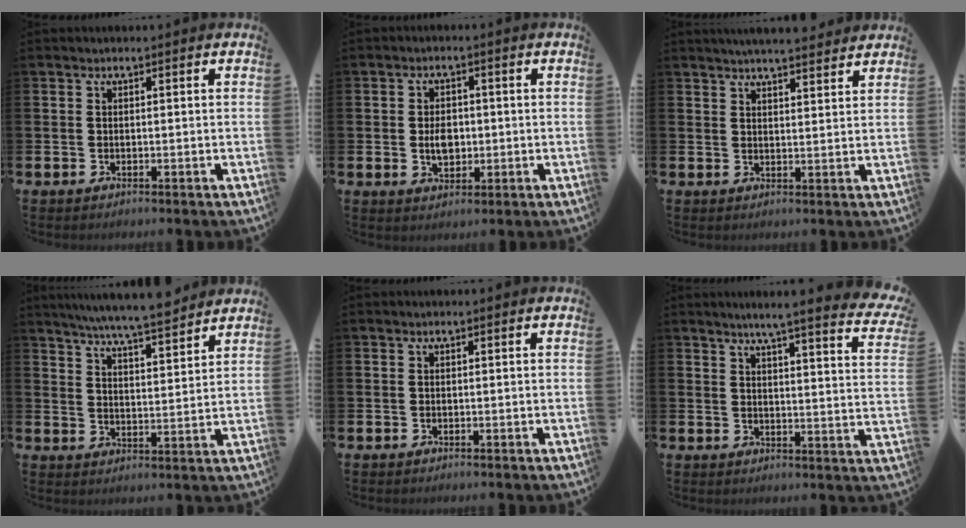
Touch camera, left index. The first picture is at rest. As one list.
[{"total": 3.5, "force": [-0.2, 2.5, 2.5], "torque": [-0.033, 0.002, -0.009]}, {"total": 4.4, "force": [4.4, 0.0, 0.8], "torque": [-0.022, -0.016, 0.079]}, {"total": 7.1, "force": [6.8, -0.2, 2.0], "torque": [-0.047, -0.046, 0.117]}, {"total": 0.0}, {"total": 5.5, "force": [4.8, -0.3, 2.6], "torque": [-0.056, -0.039, 0.074]}]